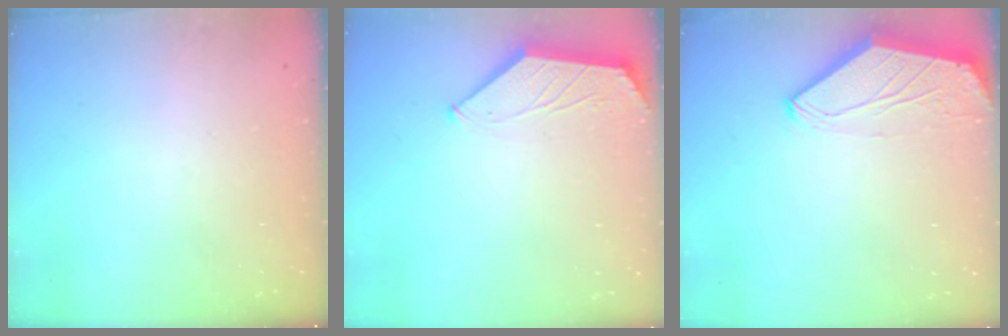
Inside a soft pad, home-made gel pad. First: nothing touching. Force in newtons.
{"total": 1.6, "press": 1.6, "slide": 0.2}
{"total": 0.0}